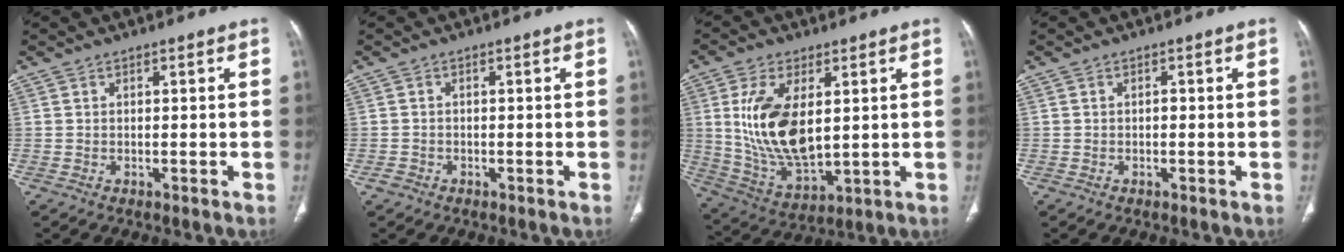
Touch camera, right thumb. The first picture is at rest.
{"total": 1.3, "force": [-0.8, 1.0, 0.3], "torque": [-0.007, 0.004, -0.017]}
{"total": 15.6, "force": [2.8, 8.0, 13.1], "torque": [-0.248, -0.021, 0.068]}
{"total": 0.6, "force": [-0.1, 0.4, 0.4], "torque": [-0.007, 0.001, -0.005]}